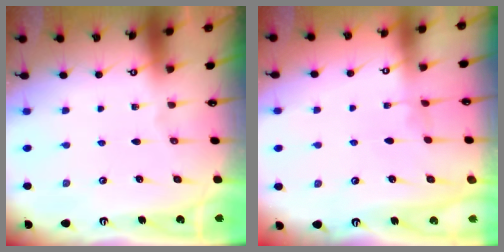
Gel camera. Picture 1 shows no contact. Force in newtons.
{"total": 2.8, "press": 2.8, "slide": 0.3}